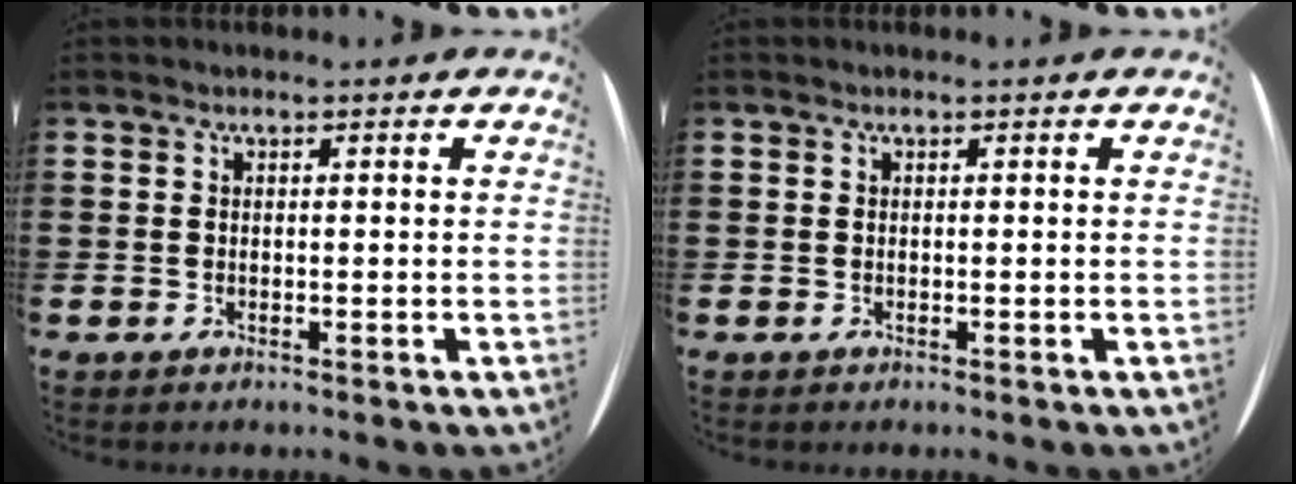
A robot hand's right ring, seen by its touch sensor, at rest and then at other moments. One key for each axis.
{"total": 0.0}